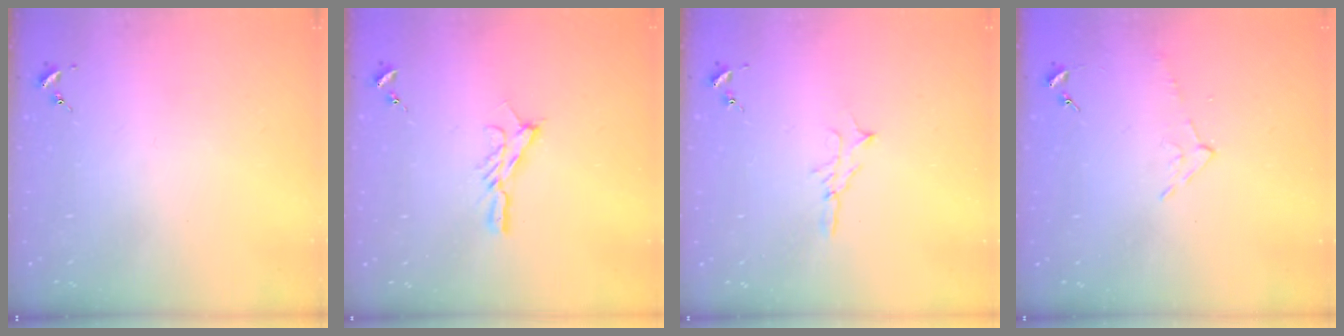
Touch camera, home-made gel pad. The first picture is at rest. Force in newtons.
{"total": 8.3, "press": 8.3, "slide": 0.6}
{"total": 4.7, "press": 4.7, "slide": 0.5}
{"total": 4.7, "press": 4.7, "slide": 0.5}